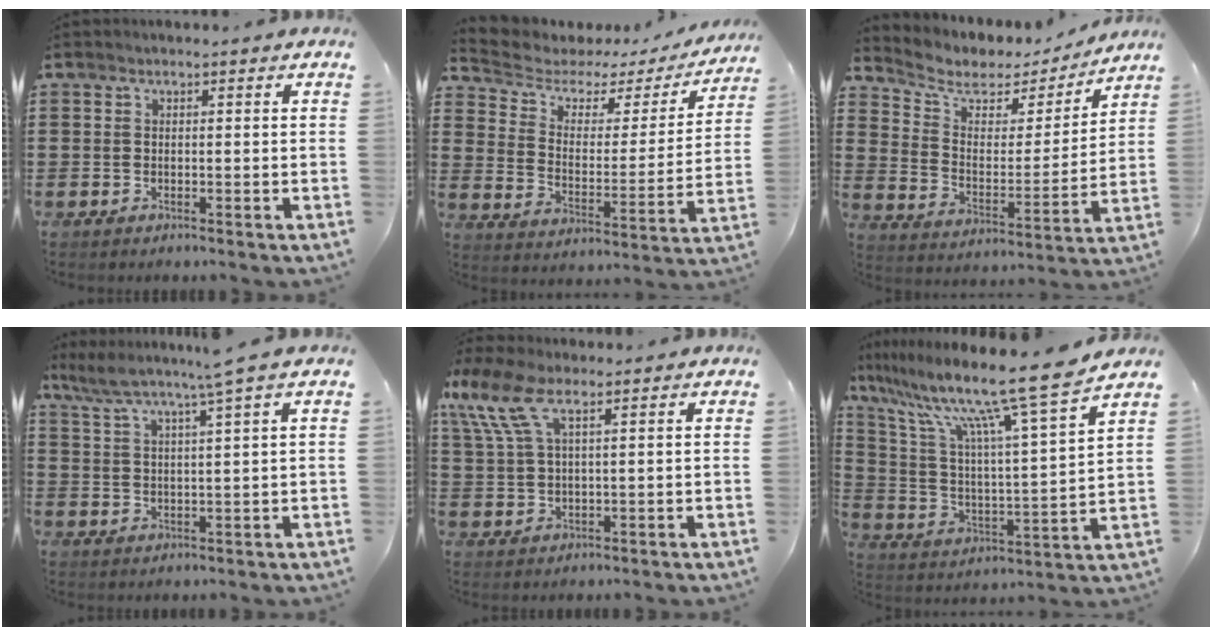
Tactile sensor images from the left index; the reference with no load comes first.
{"total": 3.7, "force": [2.6, 2.3, 1.4], "torque": [-0.053, -0.018, 0.034]}
{"total": 5.6, "force": [4.4, 3.0, 1.8], "torque": [-0.069, -0.024, 0.072]}
{"total": 5.1, "force": [3.8, -1.1, 3.3], "torque": [-0.080, -0.024, 0.058]}
{"total": 7.9, "force": [4.3, 2.9, 5.9], "torque": [-0.148, -0.001, 0.075]}
{"total": 14.1, "force": [11.1, -0.4, 8.6], "torque": [-0.198, -0.075, 0.175]}